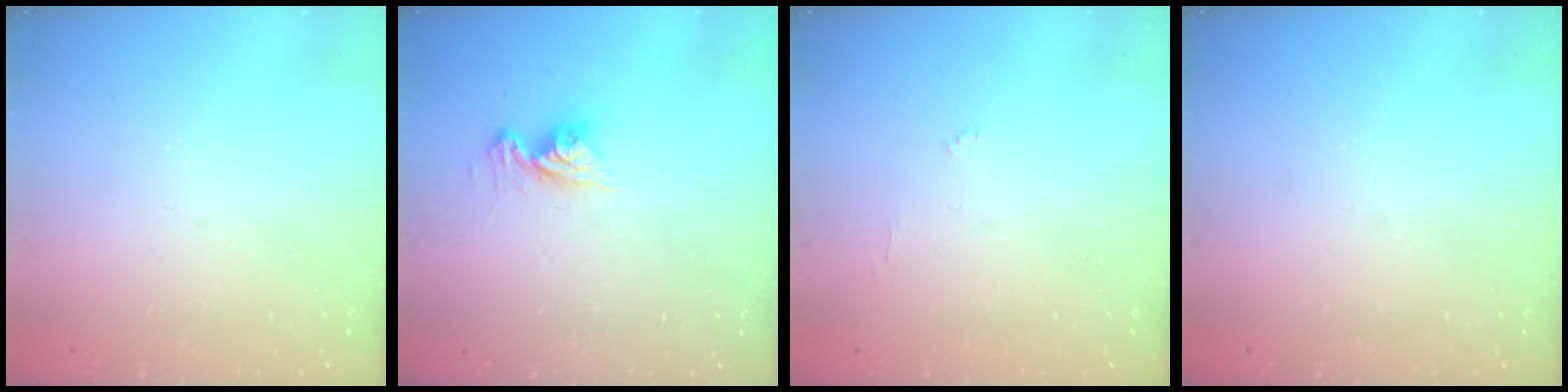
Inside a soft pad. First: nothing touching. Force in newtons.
{"total": 9.6, "press": 9.6, "slide": 1.0}
{"total": 3.9, "press": 3.9, "slide": 0.3}
{"total": 0.0}